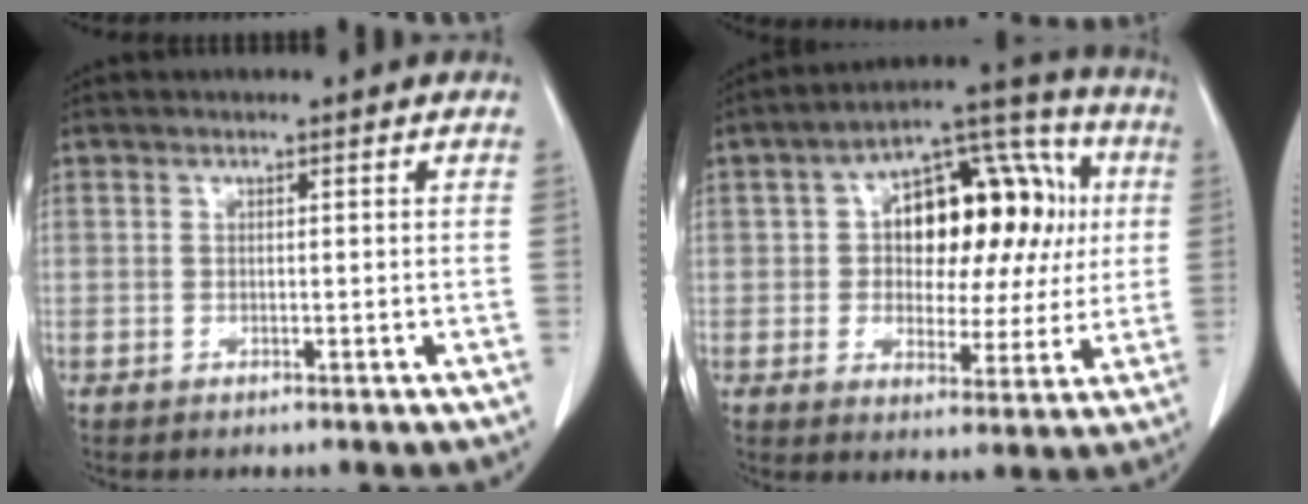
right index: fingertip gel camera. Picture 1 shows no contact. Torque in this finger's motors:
{"motor_torque": [0.96, 0.05, 0.65, 0.10]}